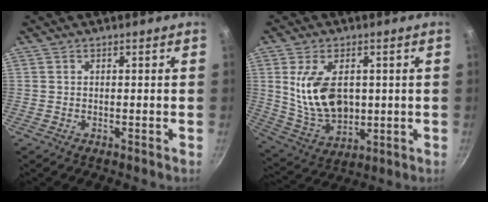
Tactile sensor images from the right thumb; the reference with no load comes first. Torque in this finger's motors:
{"motor_torque": [-0.40, 1.20, 1.25, 0.27, 0.11]}